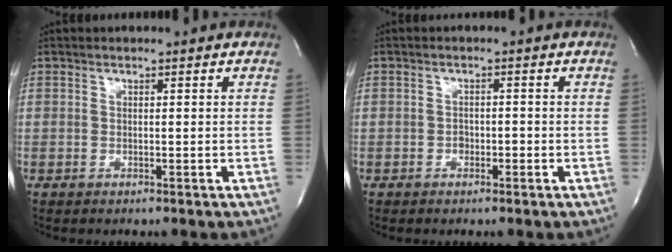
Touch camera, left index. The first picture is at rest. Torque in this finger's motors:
{"motor_torque": [0.08, -0.05, 0.00, 0.01]}